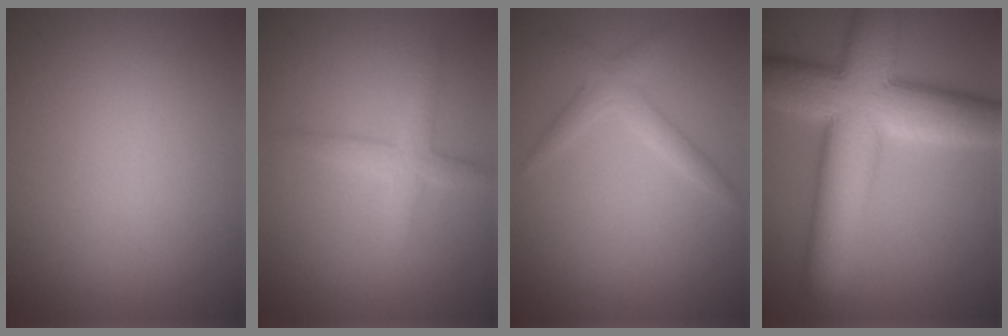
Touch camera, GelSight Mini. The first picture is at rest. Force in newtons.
{"total": 2.5, "press": 2.5, "slide": 0.1}
{"total": 2.0, "press": 2.0, "slide": 0.1}
{"total": 13.0, "press": 12.9, "slide": 0.6}